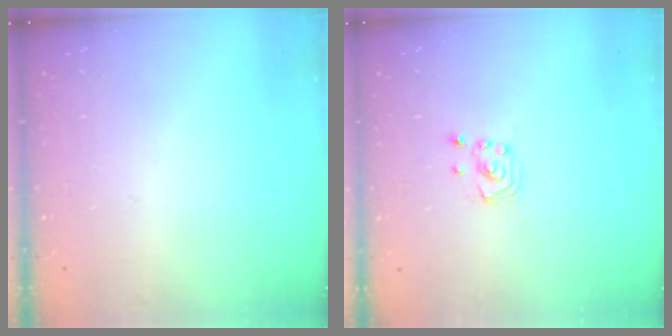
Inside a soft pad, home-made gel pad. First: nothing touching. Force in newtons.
{"total": 2.2, "press": 2.2, "slide": 0.2}